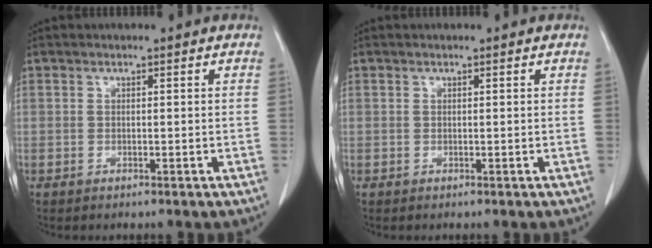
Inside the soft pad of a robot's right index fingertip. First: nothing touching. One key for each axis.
{"total": 0.0}